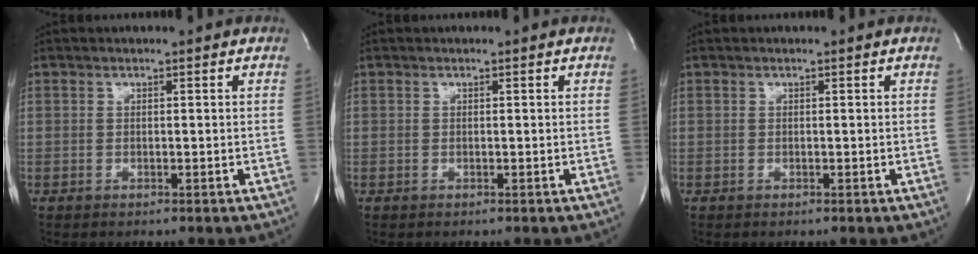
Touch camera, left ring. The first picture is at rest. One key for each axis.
{"total": 0.0}
{"total": 0.0}